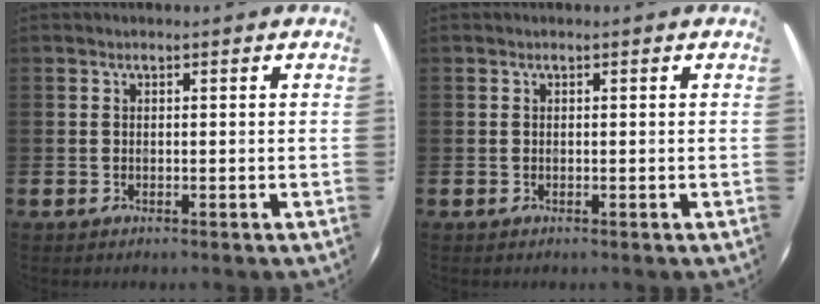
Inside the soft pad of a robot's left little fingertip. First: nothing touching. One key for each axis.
{"total": 0.0}